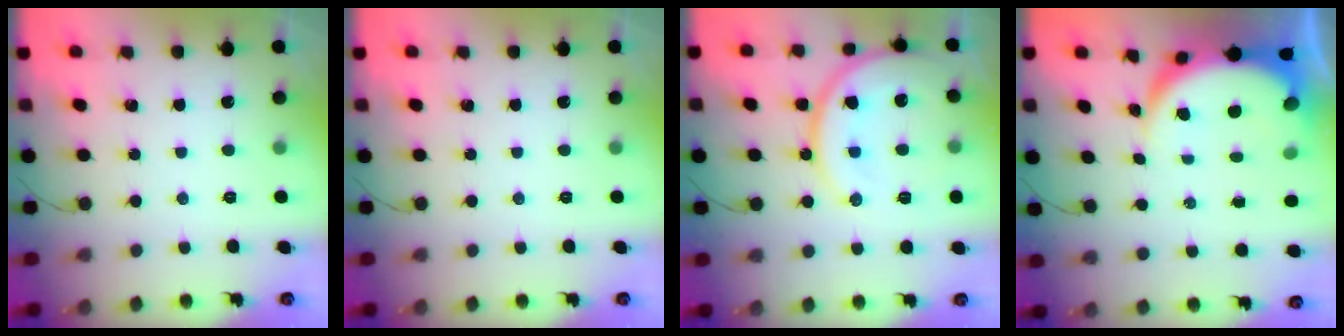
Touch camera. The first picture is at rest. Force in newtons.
{"total": 0.0}
{"total": 15.8, "press": 15.7, "slide": 1.4}
{"total": 7.8, "press": 7.6, "slide": 1.5}